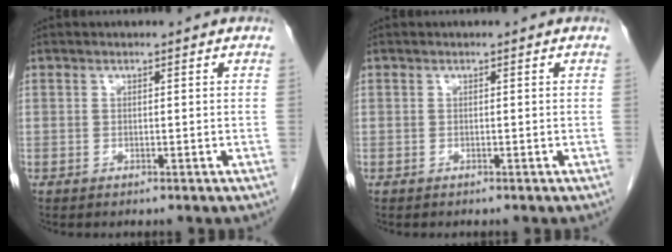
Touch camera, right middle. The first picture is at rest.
{"total": 0.0}